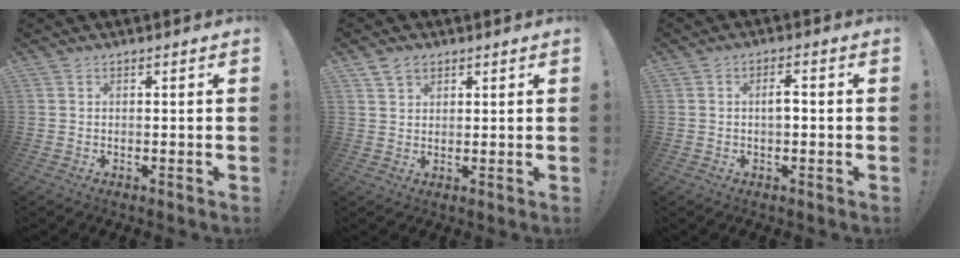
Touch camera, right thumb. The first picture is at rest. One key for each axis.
{"total": 3.9, "fx": 2.5, "fy": 2.6, "fz": 1.4, "tx": -0.028, "ty": -0.004, "tz": 0.047}
{"total": 2.8, "fx": -0.4, "fy": 0.9, "fz": 2.6, "tx": -0.041, "ty": 0.006, "tz": -0.010}